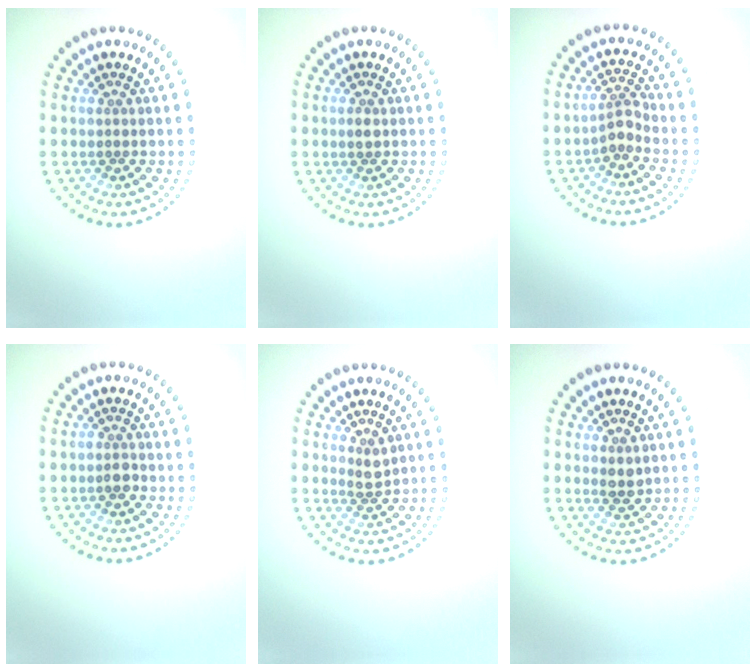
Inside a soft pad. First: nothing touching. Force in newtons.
{"total": 0.8, "press": 0.8, "slide": 0.1}
{"total": 2.0, "press": 1.6, "slide": 1.3}
{"total": 1.2, "press": 1.0, "slide": 0.5}
{"total": 1.6, "press": 1.3, "slide": 0.9}
{"total": 1.4, "press": 1.3, "slide": 0.4}